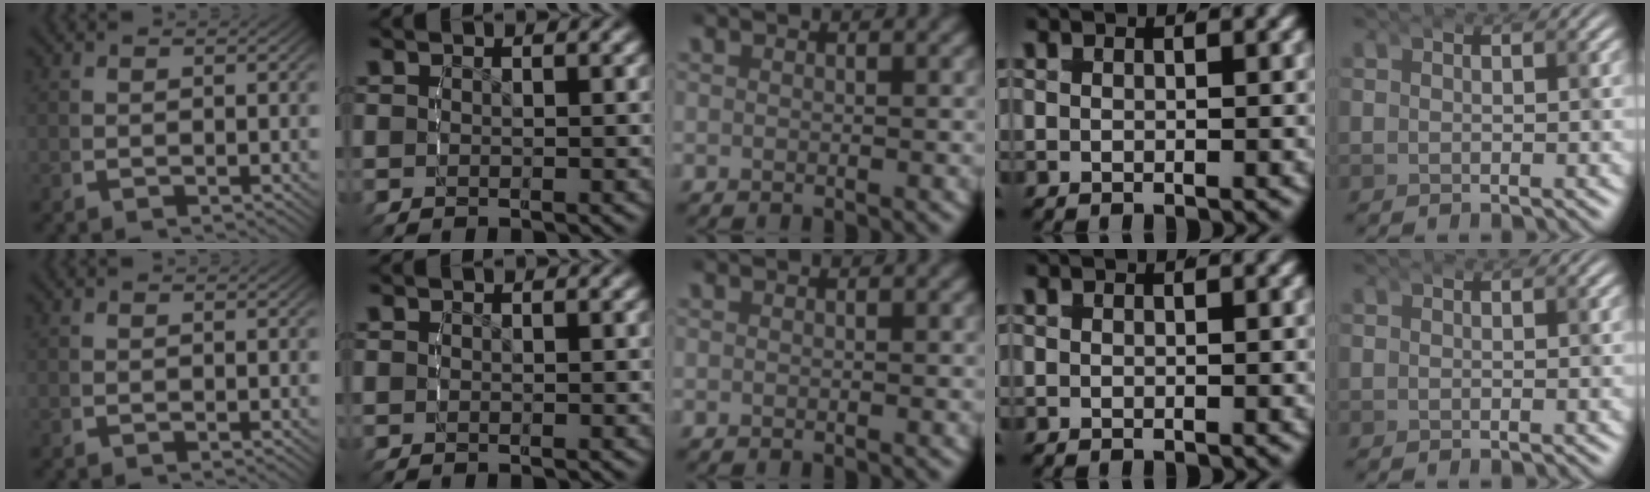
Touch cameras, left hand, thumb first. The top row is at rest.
{}